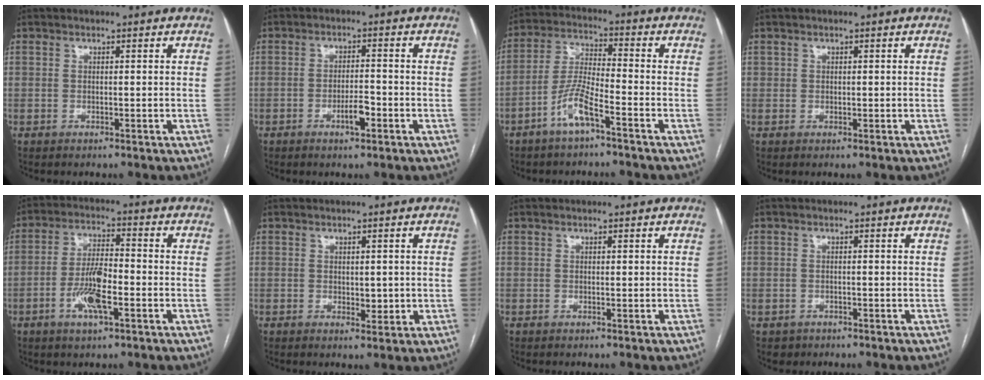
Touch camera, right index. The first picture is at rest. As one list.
[{"total": 2.6, "force": [-1.2, 0.8, 2.2], "torque": [-0.036, 0.002, -0.019]}, {"total": 6.9, "force": [-4.1, 1.1, 5.4], "torque": [-0.115, 0.004, -0.082]}, {"total": 1.0, "force": [0.3, 0.8, 0.3], "torque": [0.003, 0.000, 0.003]}, {"total": 7.9, "force": [-2.7, 2.0, 7.1], "torque": [-0.142, 0.003, -0.050]}, {"total": 2.4, "force": [0.1, 1.5, 1.9], "torque": [-0.023, -0.004, 0.006]}, {"total": 0.0}, {"total": 2.0, "force": [-0.8, 1.8, 0.0], "torque": [0.002, 0.006, -0.011]}]